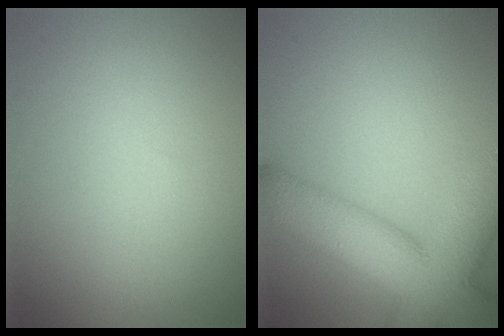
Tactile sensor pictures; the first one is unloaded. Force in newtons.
{"total": 11.2, "press": 11.2, "slide": 0.8}